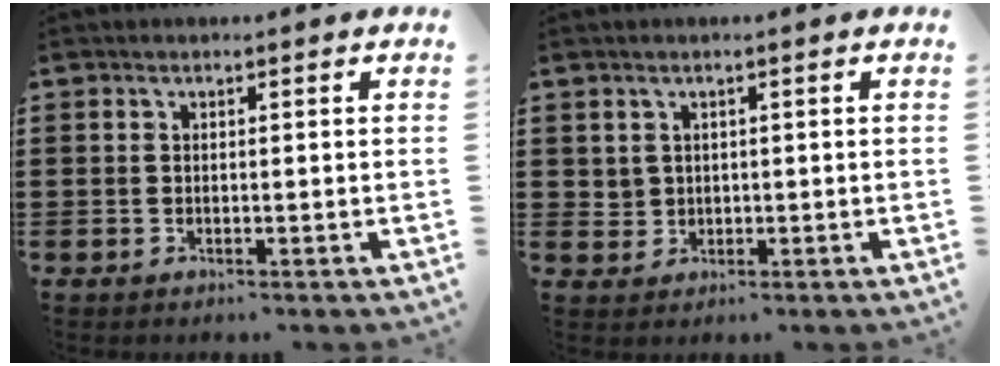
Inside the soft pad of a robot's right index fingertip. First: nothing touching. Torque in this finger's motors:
{"motor_torque": [-0.13, 0.16, 0.06, 0.01]}